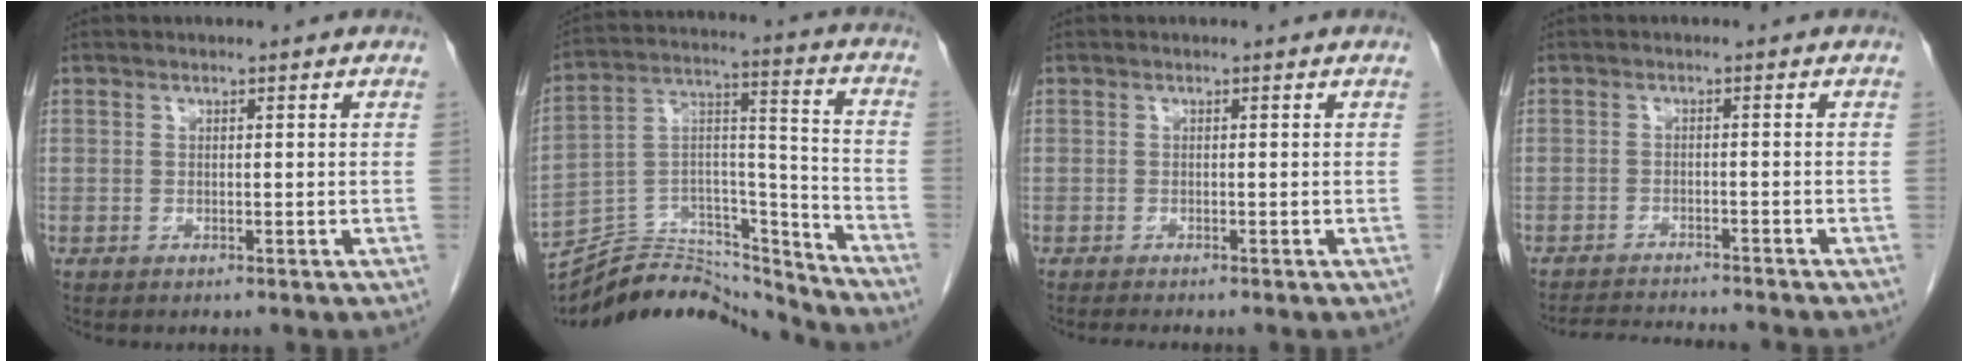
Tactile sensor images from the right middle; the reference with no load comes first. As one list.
[{"total": 21.2, "force": [-20.3, 4.0, 4.6], "torque": [-0.100, 0.034, -0.330]}, {"total": 1.7, "force": [-1.5, -0.1, 0.8], "torque": [-0.013, -0.003, -0.021]}, {"total": 8.0, "force": [-7.7, -0.1, 2.2], "torque": [-0.030, -0.006, -0.116]}]